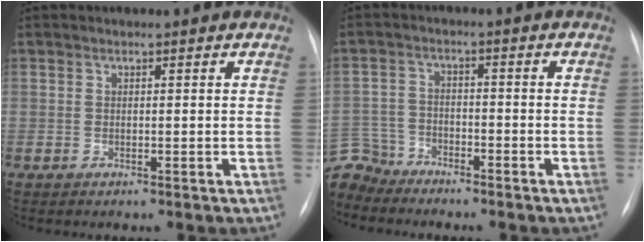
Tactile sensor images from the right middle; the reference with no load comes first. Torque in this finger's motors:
{"motor_torque": [0.21, -0.22, -0.03, -0.19]}